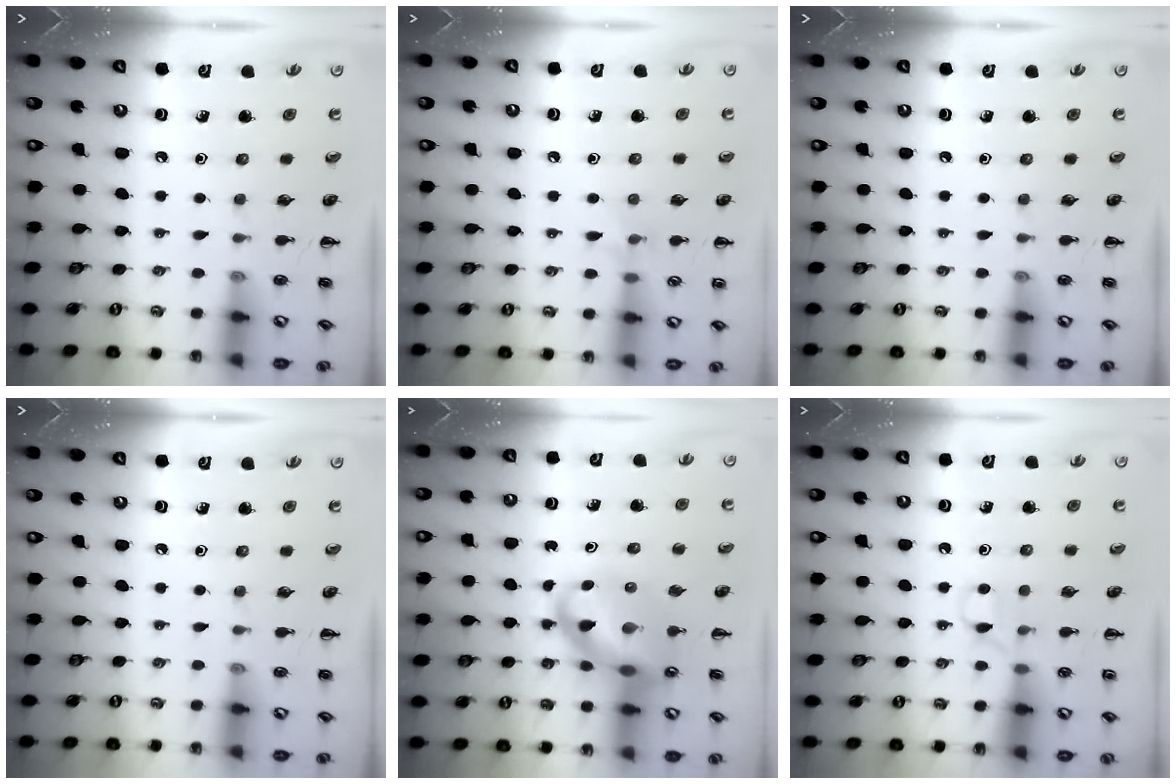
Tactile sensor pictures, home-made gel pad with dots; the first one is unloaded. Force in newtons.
{"total": 5.8, "press": 5.4, "slide": 2.2}
{"total": 0.0}
{"total": 0.0}
{"total": 12.1, "press": 11.7, "slide": 3.3}
{"total": 4.5, "press": 4.2, "slide": 1.5}